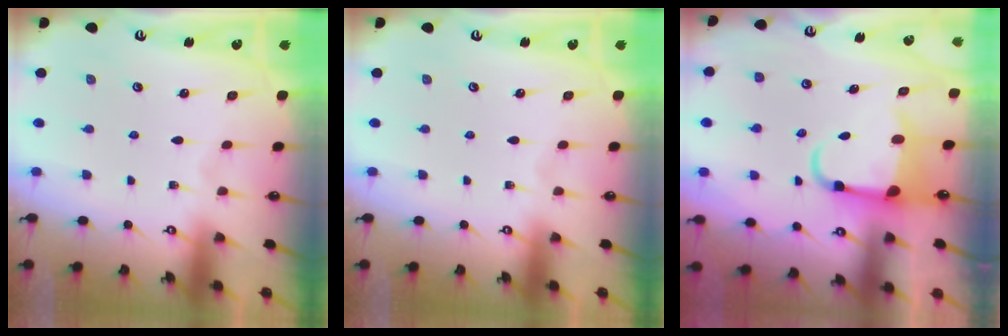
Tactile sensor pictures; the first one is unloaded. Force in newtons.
{"total": 0.0}
{"total": 5.4, "press": 5.2, "slide": 1.3}